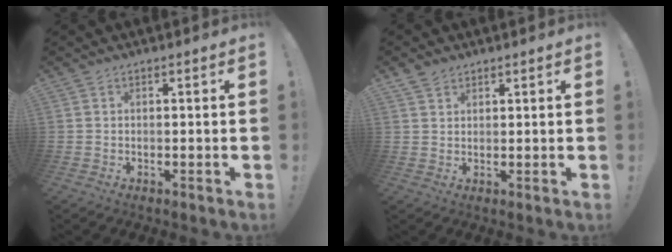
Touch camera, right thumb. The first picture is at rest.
{"total": 3.1, "force": [2.4, 1.8, 0.8], "torque": [-0.015, -0.008, 0.047]}